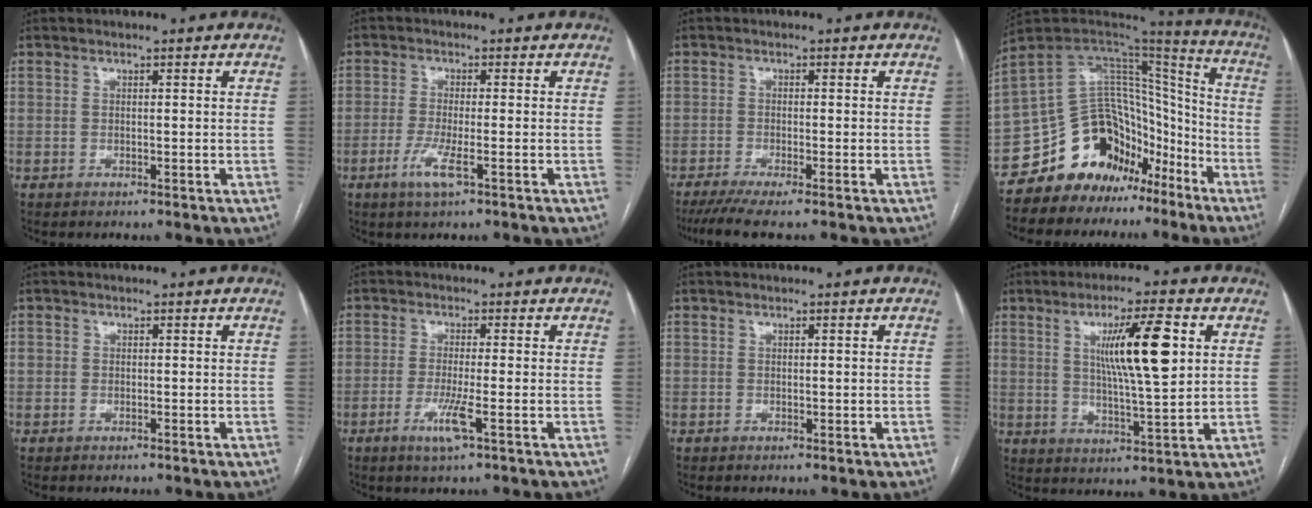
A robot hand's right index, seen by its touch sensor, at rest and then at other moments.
{"total": 4.3, "force": [-1.9, 0.3, 3.8], "torque": [-0.080, -0.010, -0.038]}
{"total": 5.2, "force": [-4.0, -0.4, 3.2], "torque": [-0.051, -0.013, -0.070]}
{"total": 16.7, "force": [-11.1, 10.7, 6.4], "torque": [-0.099, 0.096, -0.180]}
{"total": 0.8, "force": [0.1, 0.8, 0.3], "torque": [0.001, 0.005, 0.000]}
{"total": 4.3, "force": [-1.8, -0.1, 3.9], "torque": [-0.080, -0.013, -0.036]}
{"total": 0.5, "force": [0.1, 0.2, 0.5], "torque": [-0.009, -0.002, 0.004]}
{"total": 11.2, "force": [3.2, 0.7, 10.7], "torque": [-0.179, 0.000, 0.054]}